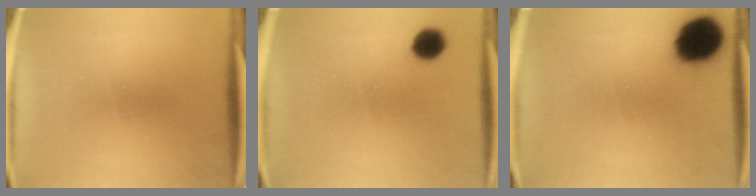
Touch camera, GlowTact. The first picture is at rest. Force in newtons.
{"total": 4.9}
{"total": 15.2}